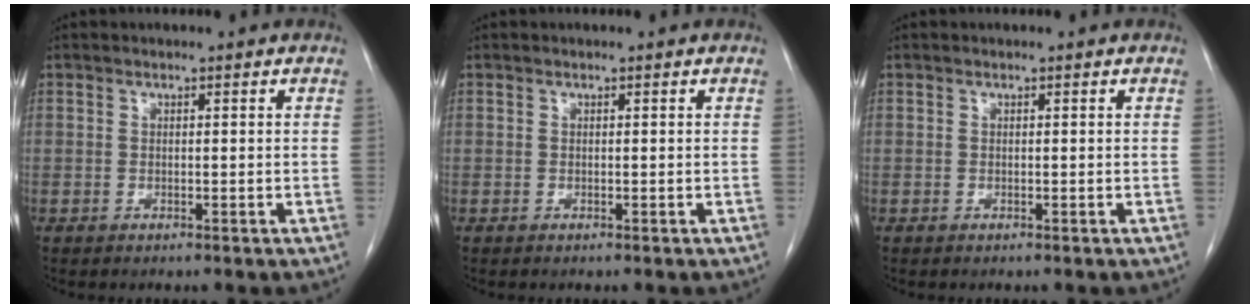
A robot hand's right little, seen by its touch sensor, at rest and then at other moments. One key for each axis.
{"total": 0.0}
{"total": 0.0}